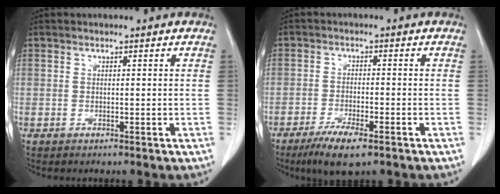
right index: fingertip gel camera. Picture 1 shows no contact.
{"total": 6.6, "force": [-4.4, 1.1, 4.8], "torque": [-0.091, -0.013, -0.073]}